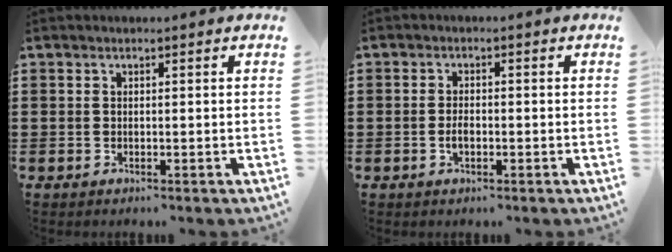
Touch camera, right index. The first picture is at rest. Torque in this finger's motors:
{"motor_torque": [1.53, 0.61, 0.28, 0.07]}